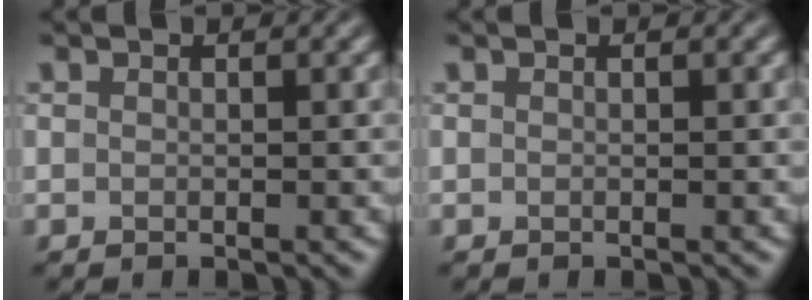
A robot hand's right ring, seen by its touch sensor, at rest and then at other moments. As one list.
[{"total": 0.0}]